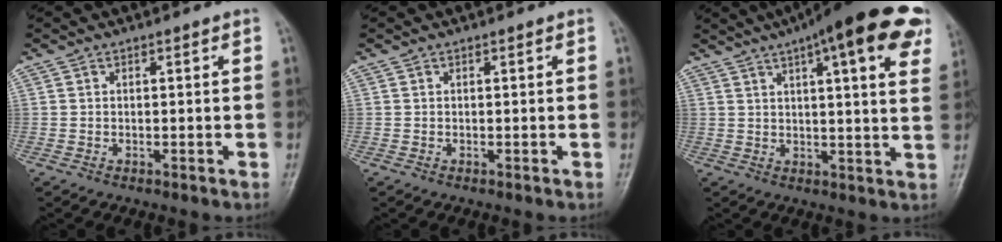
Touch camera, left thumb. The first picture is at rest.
{"total": 0.0}
{"total": 21.7, "force": [12.0, 5.3, 17.4], "torque": [-0.231, 0.003, 0.148]}